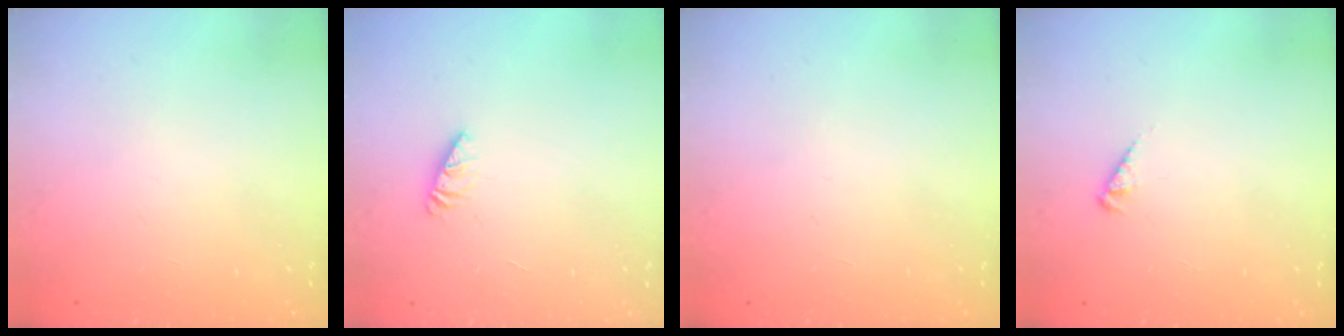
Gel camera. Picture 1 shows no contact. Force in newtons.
{"total": 1.8, "press": 1.8, "slide": 0.3}
{"total": 0.0}
{"total": 2.5, "press": 2.4, "slide": 0.6}